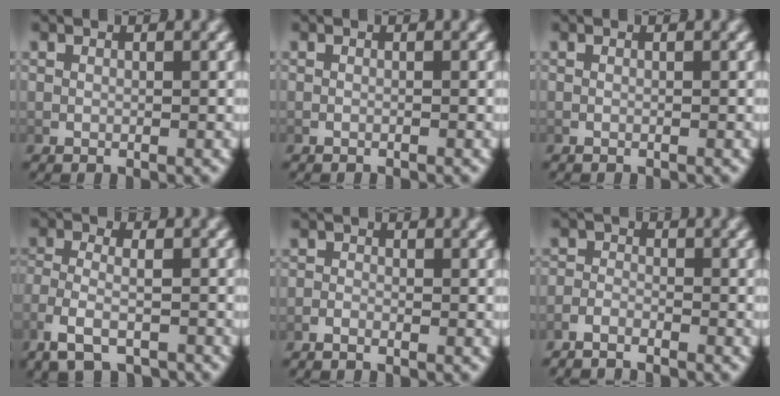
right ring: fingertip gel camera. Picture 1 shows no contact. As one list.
[{"total": 0.9, "force": [-0.9, 0.0, 0.1], "torque": [-0.001, 0.003, -0.015]}, {"total": 0.5, "force": [-0.5, 0.0, 0.0], "torque": [-0.002, 0.001, -0.008]}, {"total": 4.5, "force": [-2.7, 2.1, 3.0], "torque": [-0.072, -0.015, -0.034]}, {"total": 1.5, "force": [-1.4, 0.2, 0.1], "torque": [-0.005, -0.006, -0.026]}, {"total": 3.7, "force": [-3.5, 1.0, 0.3], "torque": [-0.002, -0.013, -0.060]}]